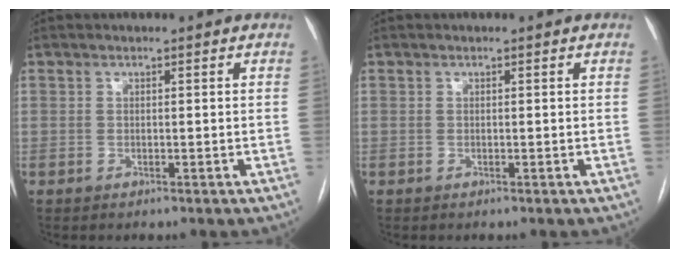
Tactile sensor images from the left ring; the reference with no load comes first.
{"total": 0.0}